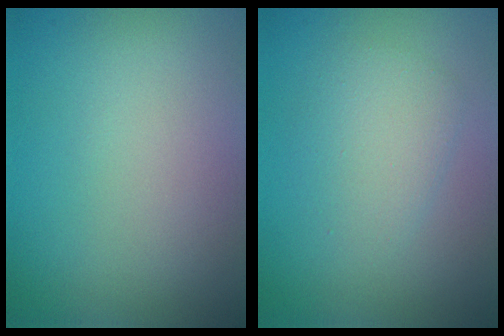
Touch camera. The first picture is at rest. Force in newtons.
{"total": 2.8, "press": 2.8, "slide": 0.2}